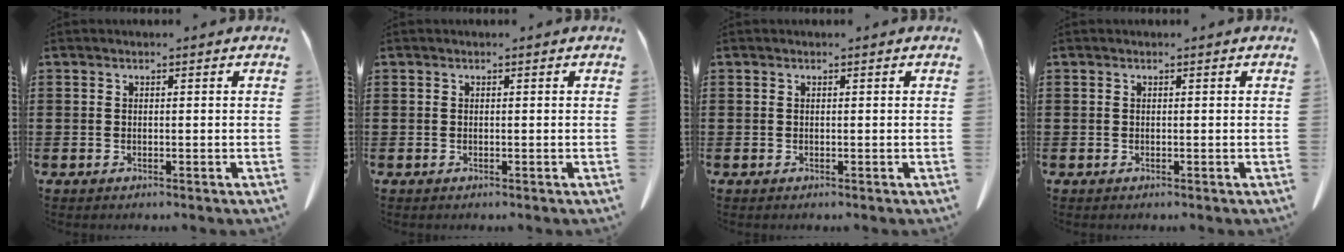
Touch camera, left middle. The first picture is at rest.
{"total": 0.0}
{"total": 0.0}
{"total": 0.0}